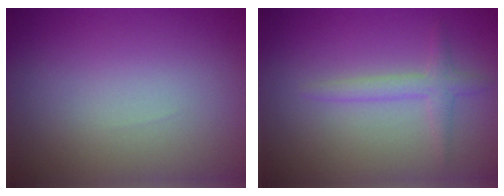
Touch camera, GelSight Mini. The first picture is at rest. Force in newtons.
{"total": 1.8, "press": 1.8, "slide": 0.0}